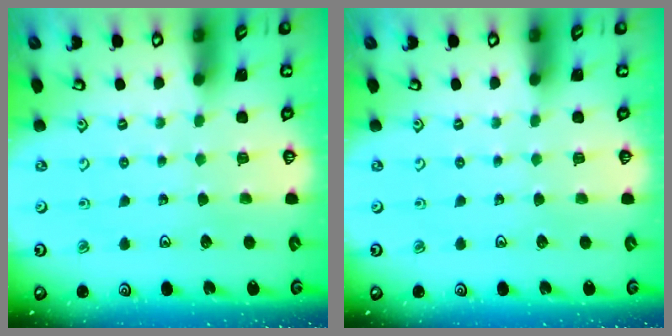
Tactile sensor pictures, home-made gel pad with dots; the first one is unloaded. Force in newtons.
{"total": 0.0}